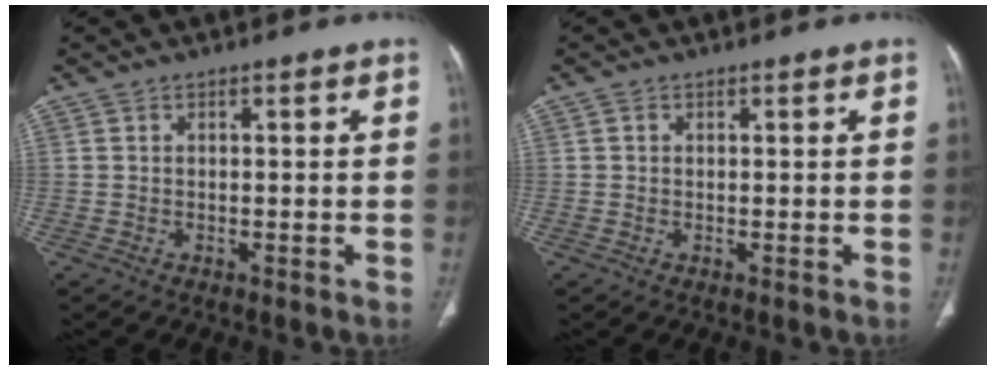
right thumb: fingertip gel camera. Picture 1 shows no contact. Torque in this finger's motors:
{"motor_torque": [-0.49, 0.23, -0.38, 0.28, -0.04]}